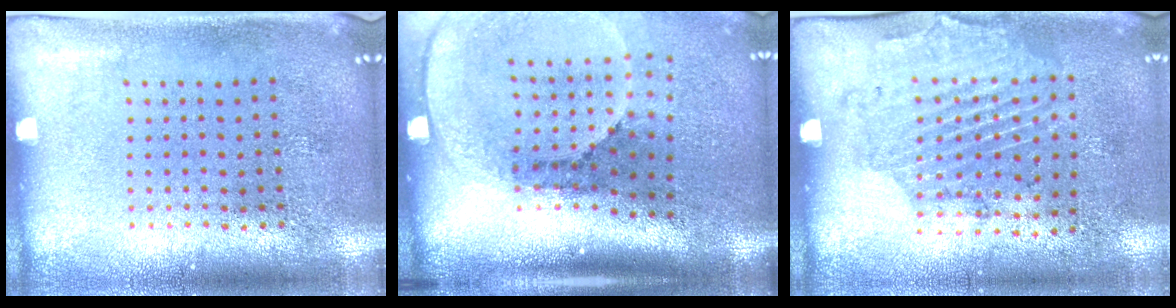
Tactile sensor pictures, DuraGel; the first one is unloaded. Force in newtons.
{"total": 2.6, "press": 1.7, "slide": 1.9}
{"total": 1.8, "press": 1.2, "slide": 1.3}